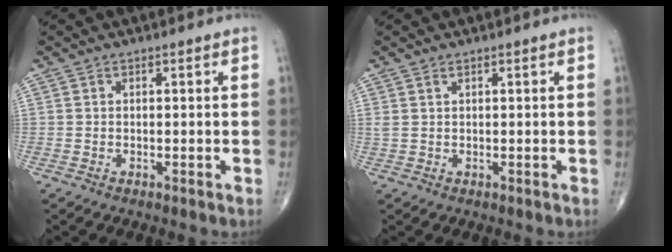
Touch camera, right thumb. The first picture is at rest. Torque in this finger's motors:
{"motor_torque": [-0.03, -0.66, 0.24, 0.30, -0.01]}